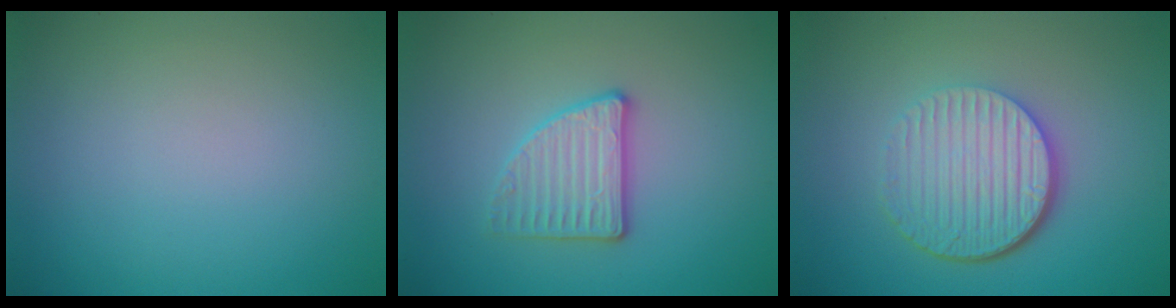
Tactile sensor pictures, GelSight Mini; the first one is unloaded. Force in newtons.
{"total": 3.1, "press": 2.9, "slide": 0.9}
{"total": 6.1, "press": 4.2, "slide": 4.4}